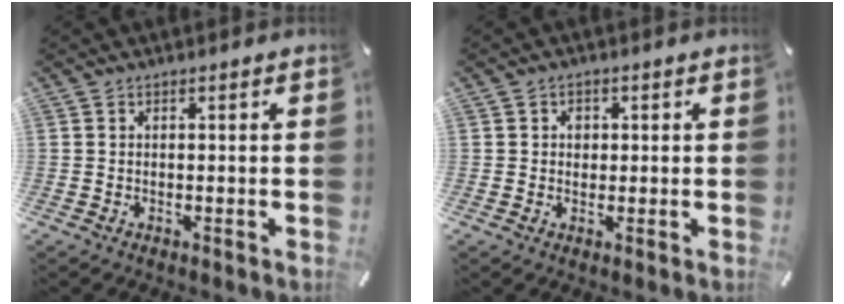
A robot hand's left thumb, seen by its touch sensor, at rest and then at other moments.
{"total": 2.1, "force": [0.2, 1.9, 0.8], "torque": [-0.002, 0.001, -0.004]}